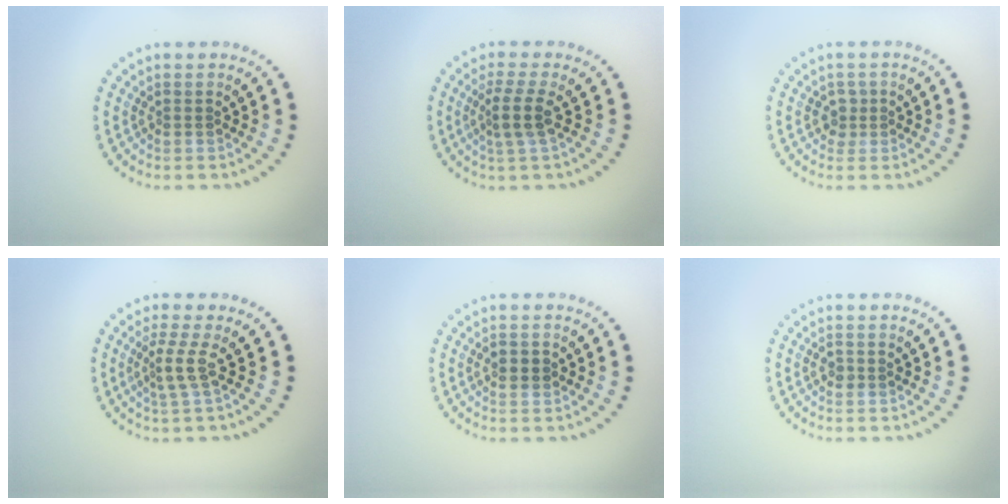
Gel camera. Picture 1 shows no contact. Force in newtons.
{"total": 2.5, "press": 2.0, "slide": 1.6}
{"total": 1.5, "press": 1.2, "slide": 0.9}
{"total": 2.2, "press": 1.5, "slide": 1.7}
{"total": 2.0, "press": 2.0, "slide": 0.1}
{"total": 0.9, "press": 0.9, "slide": 0.1}